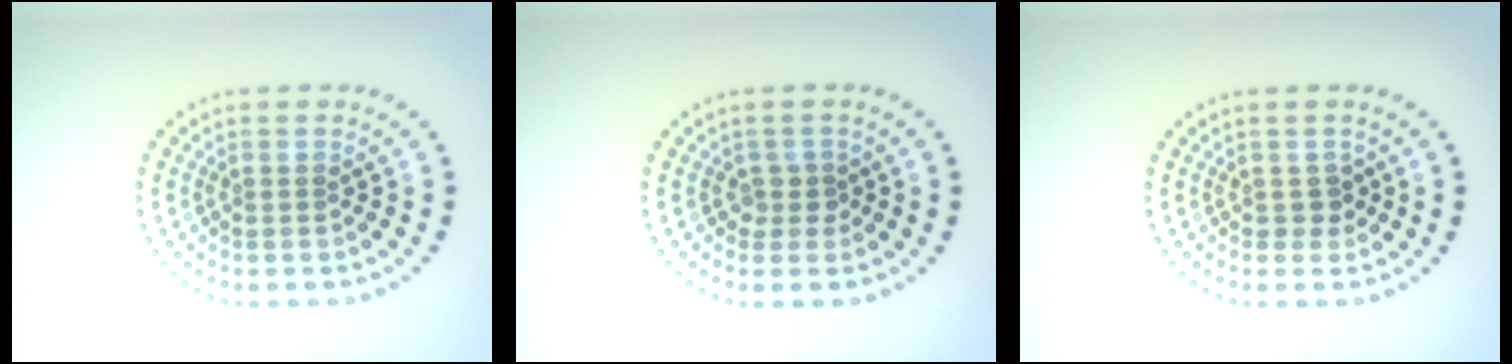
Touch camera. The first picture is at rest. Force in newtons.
{"total": 1.3, "press": 1.1, "slide": 0.8}
{"total": 1.1, "press": 1.0, "slide": 0.5}